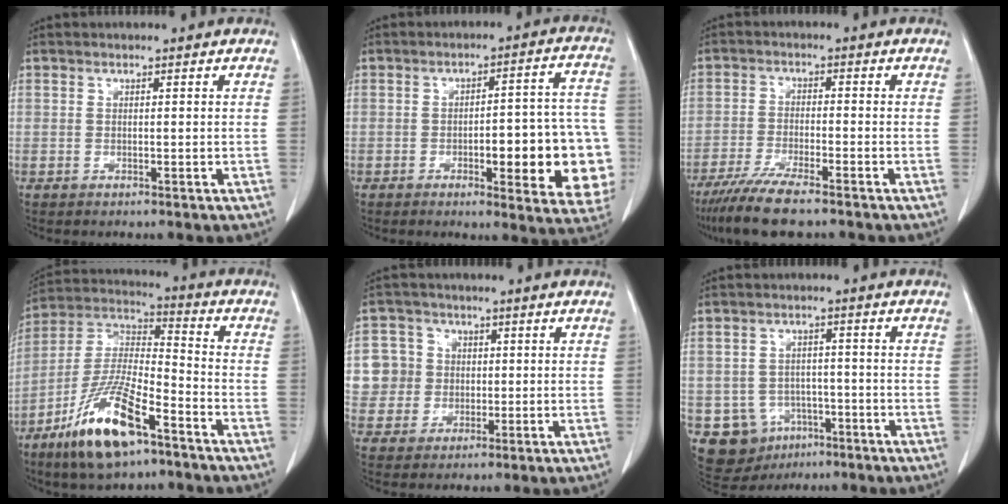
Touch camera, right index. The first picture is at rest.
{"total": 16.9, "force": [-4.1, 4.1, 15.9], "torque": [-0.120, 0.035, -0.032]}
{"total": 8.7, "force": [-6.9, 0.6, 5.3], "torque": [-0.091, -0.023, -0.118]}
{"total": 15.8, "force": [-9.4, 3.9, 12.1], "torque": [-0.246, -0.017, -0.171]}
{"total": 6.8, "force": [0.6, 6.7, 0.5], "torque": [-0.013, 0.022, 0.018]}
{"total": 8.8, "force": [-3.6, 7.7, 2.0], "torque": [-0.044, 0.012, -0.040]}